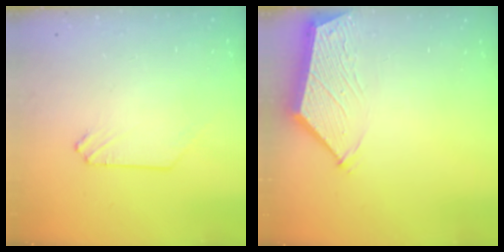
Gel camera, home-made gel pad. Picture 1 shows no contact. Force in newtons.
{"total": 3.4, "press": 3.3, "slide": 0.5}